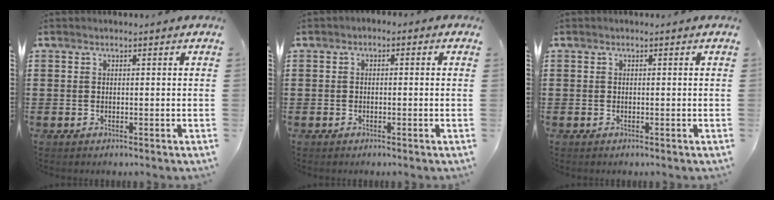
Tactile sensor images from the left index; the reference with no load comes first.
{"total": 0.8, "force": [-0.7, 0.3, 0.2], "torque": [-0.006, 0.000, -0.015]}
{"total": 0.0}